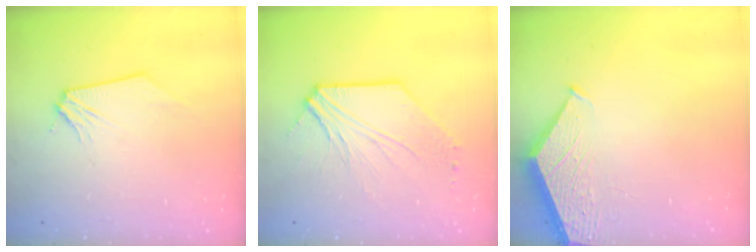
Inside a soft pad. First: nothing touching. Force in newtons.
{"total": 8.2, "press": 8.2, "slide": 1.1}
{"total": 2.1, "press": 2.1, "slide": 0.2}